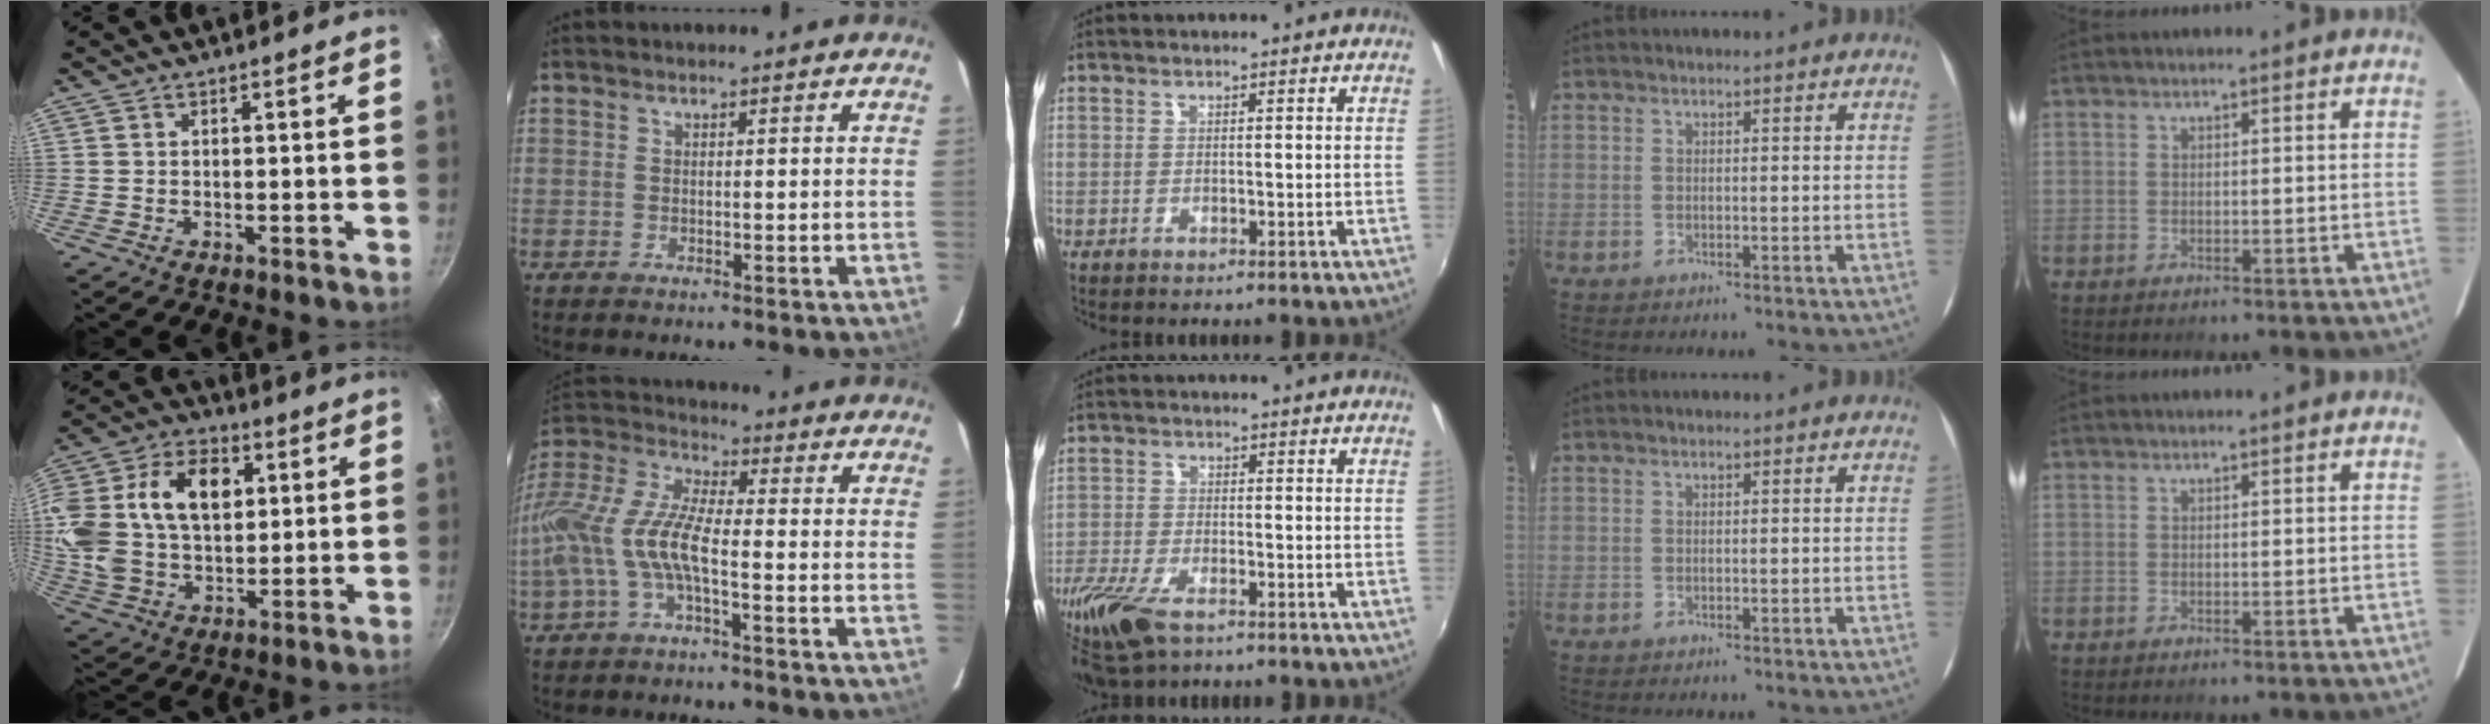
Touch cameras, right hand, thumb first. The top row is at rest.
{"thumb": {"total": 24.1, "force": [5.3, 16.4, 16.8], "torque": [-0.341, 0.020, 0.092]}, "index": {"total": 14.4, "force": [-4.1, 4.7, 13.0], "torque": [-0.283, 0.002, -0.087]}, "middle": {"total": 11.6, "force": [-7.7, 4.8, 7.2], "torque": [-0.181, -0.040, -0.148]}}